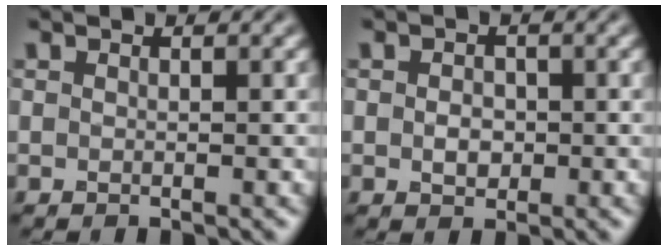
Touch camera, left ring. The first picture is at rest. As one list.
[{"total": 1.8, "force": [-0.2, 1.4, 1.2], "torque": [-0.023, -0.003, -0.003]}]